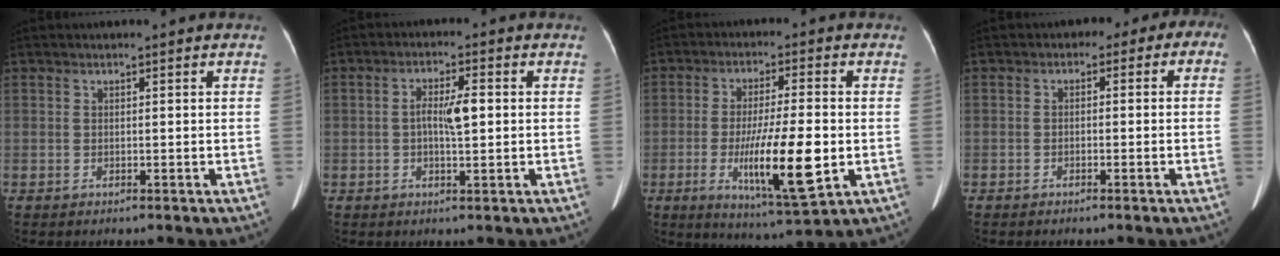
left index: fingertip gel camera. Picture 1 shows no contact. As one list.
[{"total": 4.3, "force": [0.0, 0.9, 4.2], "torque": [-0.081, 0.008, -0.002]}, {"total": 12.6, "force": [-2.8, 1.4, 12.2], "torque": [-0.214, -0.024, -0.044]}, {"total": 4.0, "force": [-1.3, 3.0, 2.2], "torque": [-0.007, 0.033, -0.026]}]